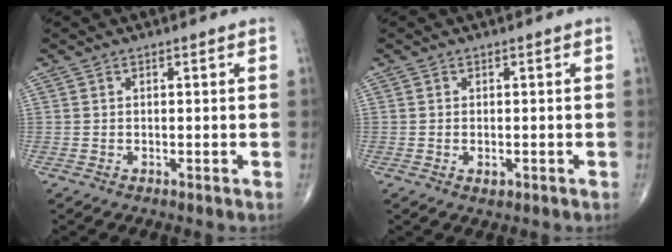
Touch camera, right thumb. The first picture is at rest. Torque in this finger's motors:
{"motor_torque": [-0.52, -0.14, -0.43, -0.02, 0.04]}